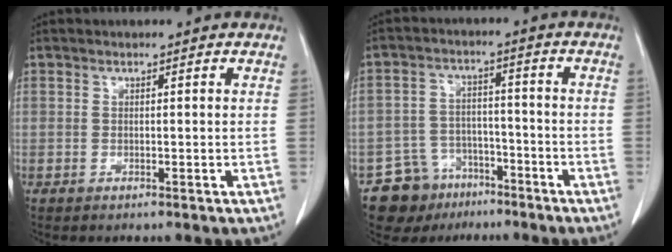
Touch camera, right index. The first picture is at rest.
{"total": 8.1, "force": [-5.5, 5.8, 0.7], "torque": [-0.011, 0.024, -0.087]}